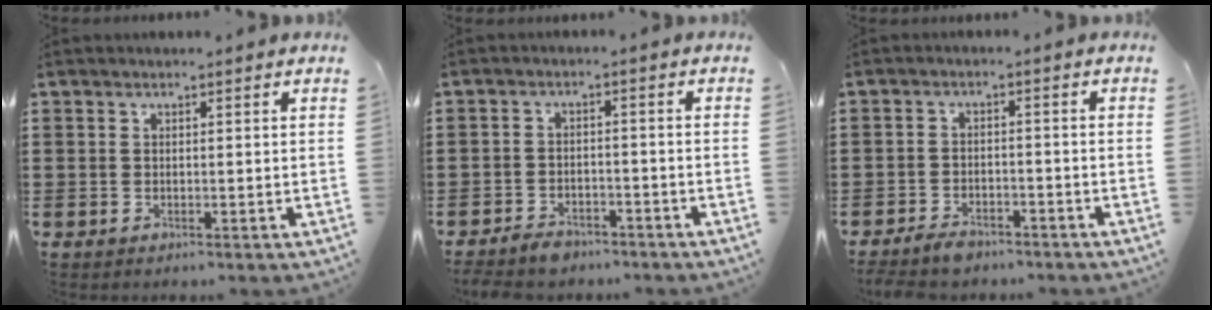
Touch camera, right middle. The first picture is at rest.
{"total": 2.8, "force": [-2.7, 0.8, 0.4], "torque": [-0.012, 0.005, -0.055]}
{"total": 2.9, "force": [-2.6, 0.8, 0.8], "torque": [-0.016, 0.006, -0.054]}